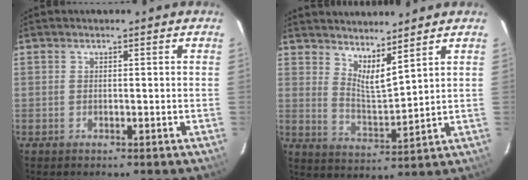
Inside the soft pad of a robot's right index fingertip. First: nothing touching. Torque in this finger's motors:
{"motor_torque": [-0.04, 0.19, 0.02, 0.01]}